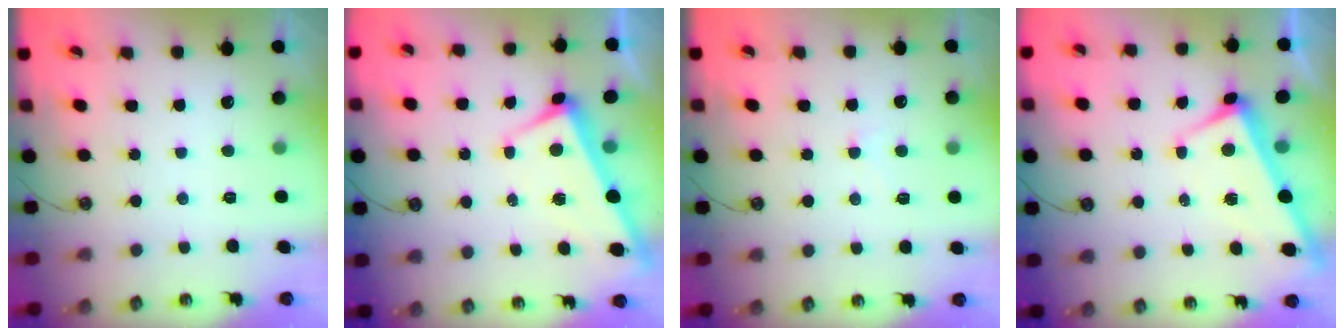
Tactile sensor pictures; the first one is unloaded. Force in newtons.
{"total": 1.0, "press": 0.8, "slide": 0.5}
{"total": 0.6, "press": 0.4, "slide": 0.5}
{"total": 1.0, "press": 0.8, "slide": 0.5}